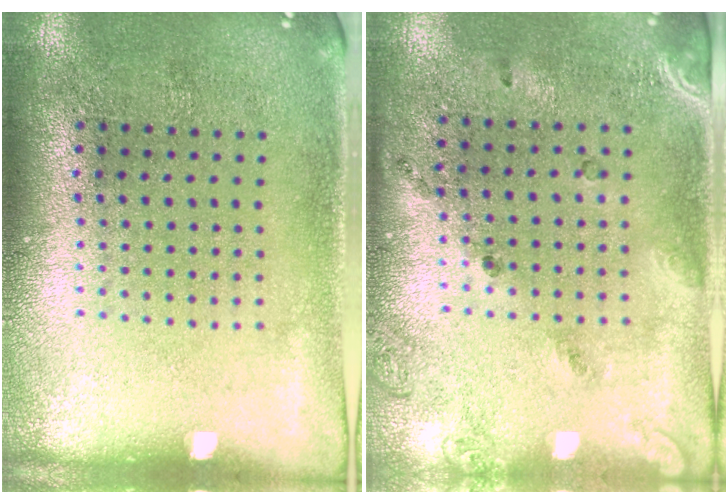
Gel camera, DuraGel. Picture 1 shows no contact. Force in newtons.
{"total": 1.5, "press": 1.1, "slide": 1.0}